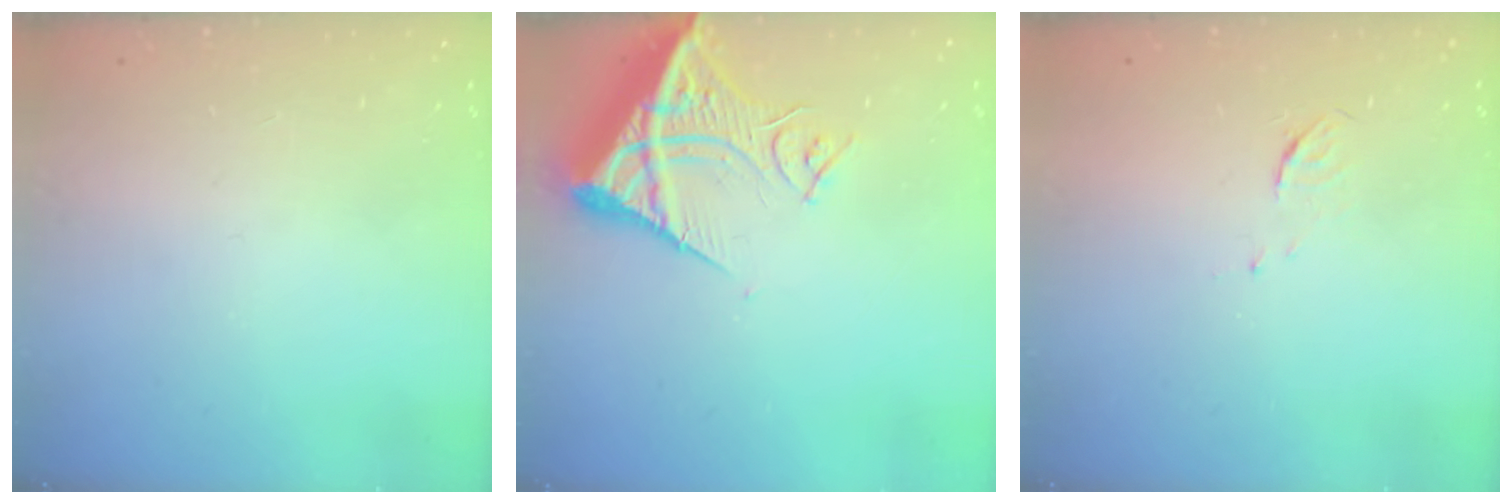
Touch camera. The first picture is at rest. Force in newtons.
{"total": 13.5, "press": 13.3, "slide": 1.8}
{"total": 3.9, "press": 3.9, "slide": 0.4}